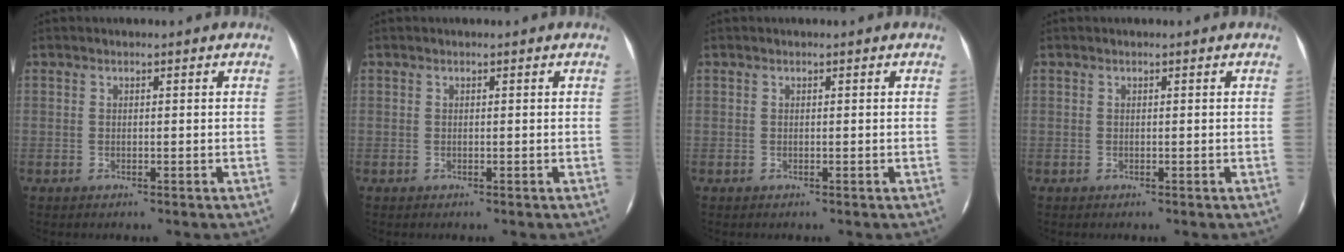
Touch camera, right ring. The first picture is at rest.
{"total": 0.0}
{"total": 0.0}
{"total": 0.0}